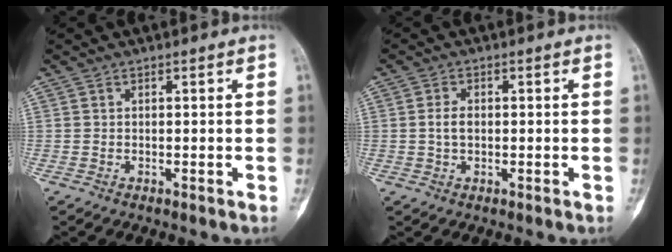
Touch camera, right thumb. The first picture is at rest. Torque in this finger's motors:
{"motor_torque": [0.17, 0.13, 0.19, -0.07, -0.04]}